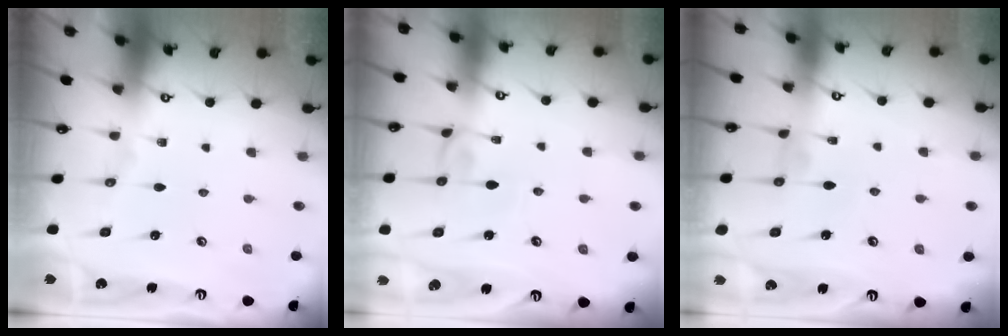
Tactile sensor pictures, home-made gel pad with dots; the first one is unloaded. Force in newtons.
{"total": 2.0, "press": 2.0, "slide": 0.2}
{"total": 0.0}